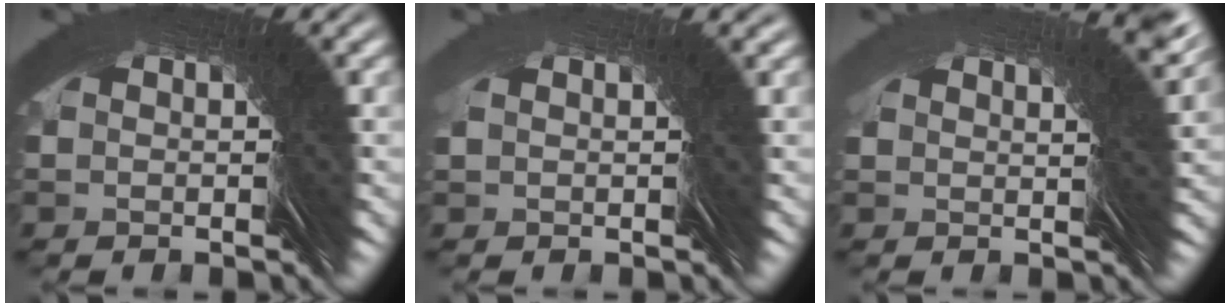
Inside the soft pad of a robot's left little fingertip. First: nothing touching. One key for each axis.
{"total": 2.6, "fx": 0.6, "fy": -2.1, "fz": -1.4, "tx": 0.032, "ty": 0.016, "tz": 0.008}
{"total": 4.7, "fx": 1.5, "fy": -4.2, "fz": -1.5, "tx": 0.057, "ty": 0.037, "tz": 0.017}